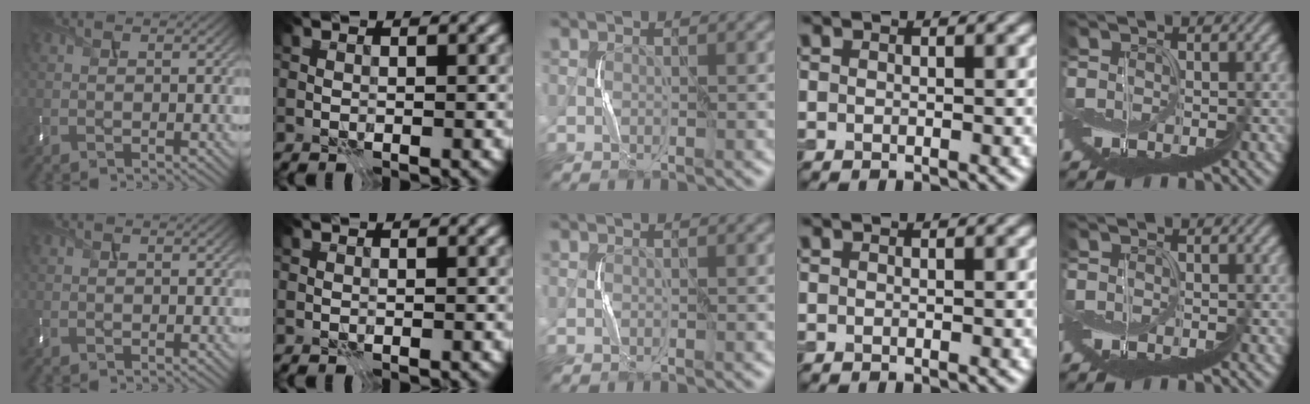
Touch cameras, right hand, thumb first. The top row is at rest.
{}